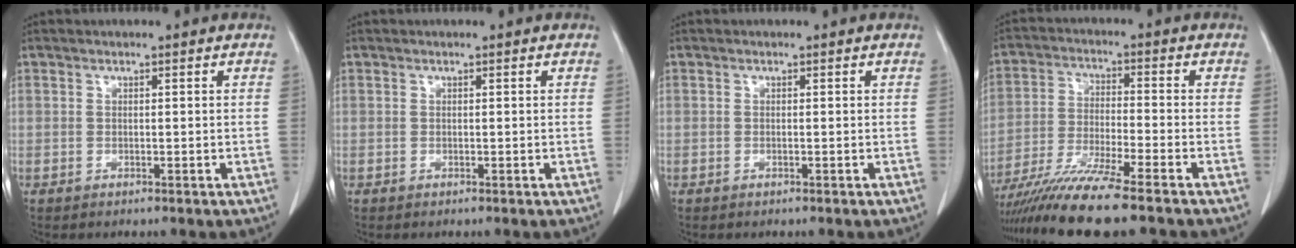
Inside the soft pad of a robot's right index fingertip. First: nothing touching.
{"total": 0.0}
{"total": 0.0}
{"total": 12.0, "force": [-9.7, -1.0, 7.0], "torque": [-0.119, -0.032, -0.167]}